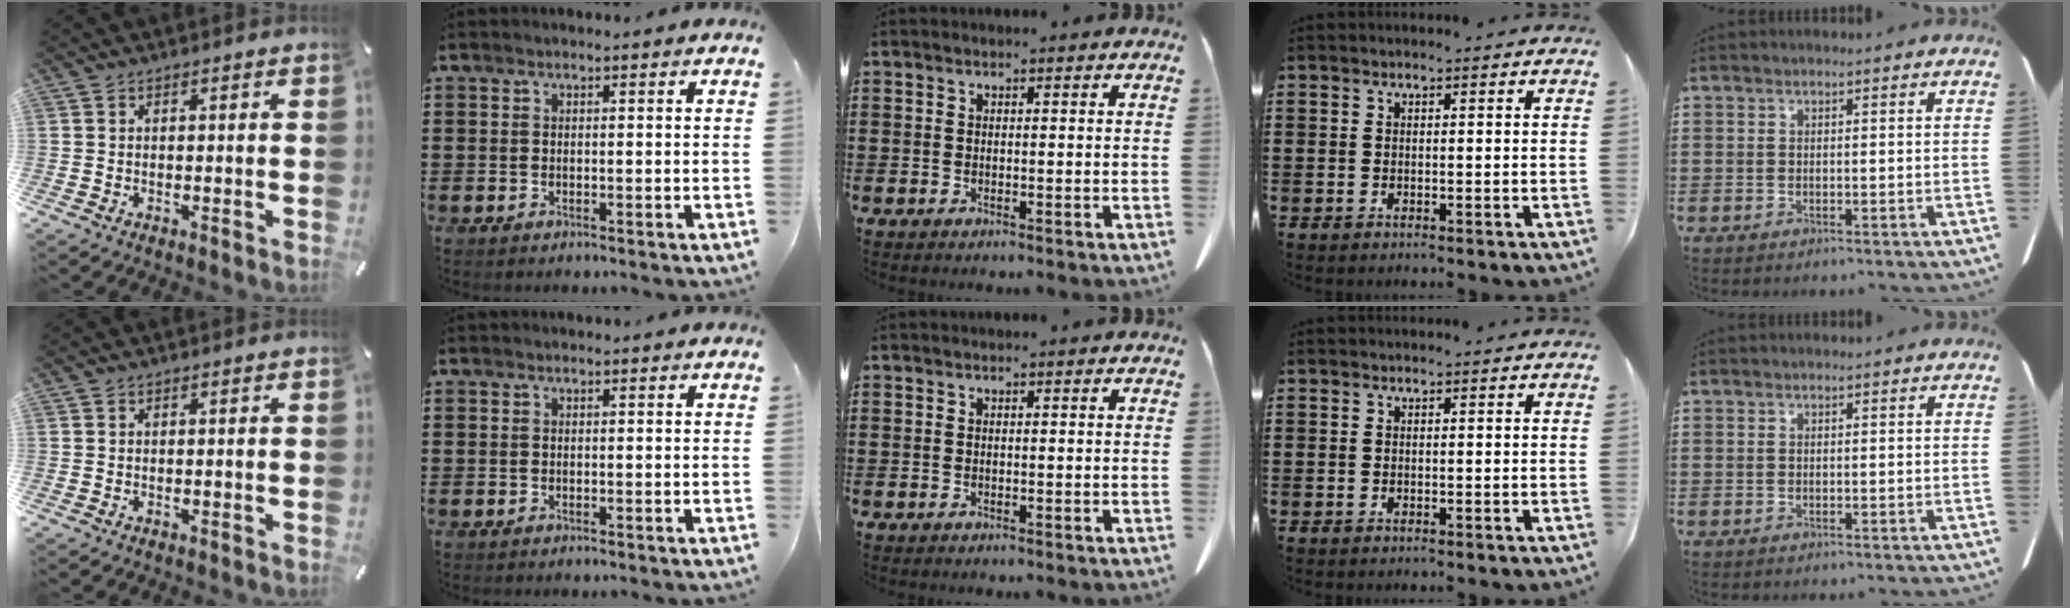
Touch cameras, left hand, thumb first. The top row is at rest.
{}